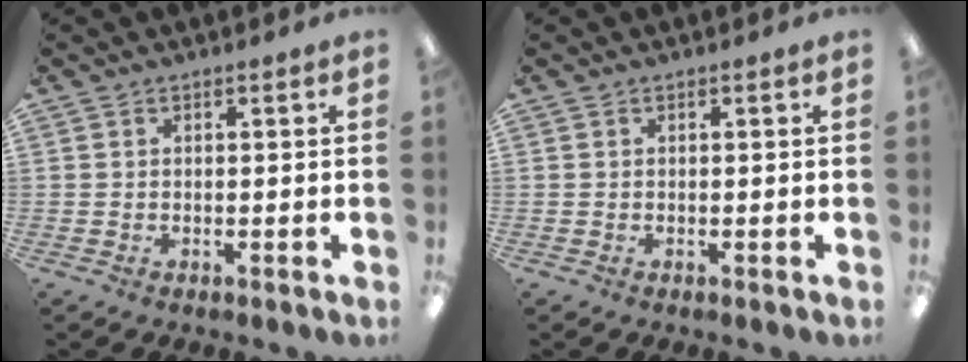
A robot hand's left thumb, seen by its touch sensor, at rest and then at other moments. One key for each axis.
{"total": 0.0}